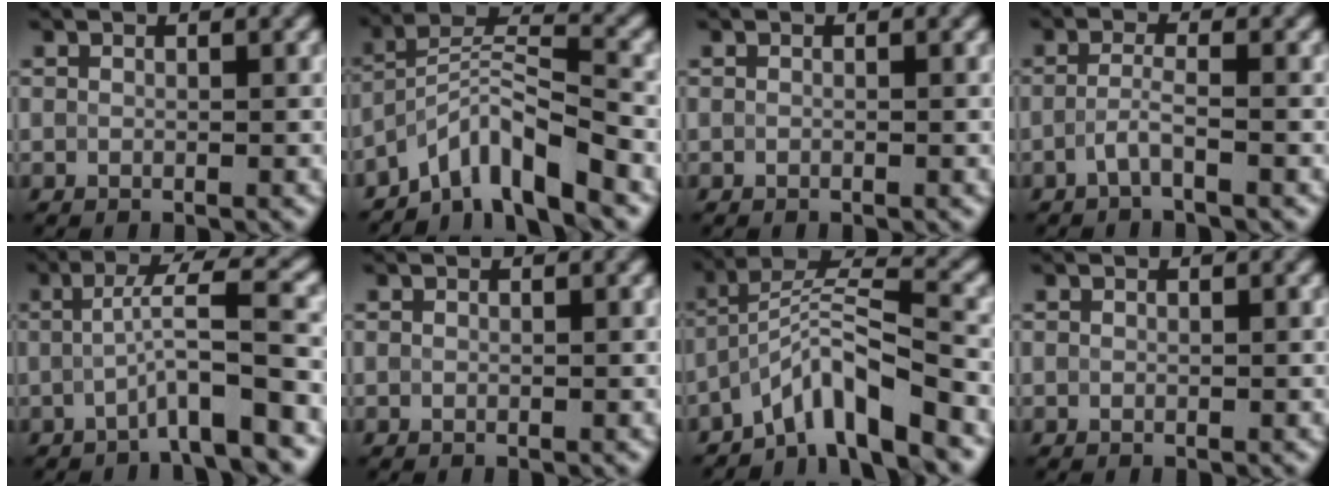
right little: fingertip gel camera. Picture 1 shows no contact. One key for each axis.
{"total": 6.5, "fx": -4.9, "fy": 1.4, "fz": 4.0, "tx": -0.061, "ty": 0.008, "tz": -0.098}
{"total": 0.0}
{"total": 1.8, "fx": -1.0, "fy": 0.2, "fz": 1.6, "tx": -0.033, "ty": 0.003, "tz": -0.025}
{"total": 5.6, "fx": -1.7, "fy": 0.6, "fz": 5.3, "tx": -0.077, "ty": 0.021, "tz": -0.042}
{"total": 0.0}
{"total": 6.7, "fx": -4.6, "fy": 1.2, "fz": 4.7, "tx": -0.074, "ty": 0.011, "tz": -0.092}
{"total": 0.0}